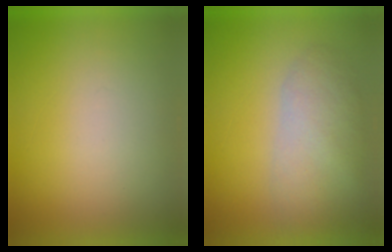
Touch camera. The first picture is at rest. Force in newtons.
{"total": 5.6}